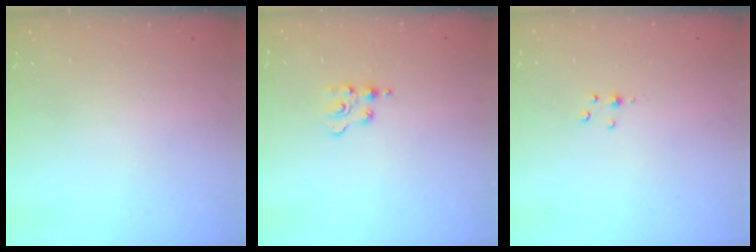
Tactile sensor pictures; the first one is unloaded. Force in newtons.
{"total": 2.8, "press": 2.8, "slide": 0.4}
{"total": 2.0, "press": 2.0, "slide": 0.3}